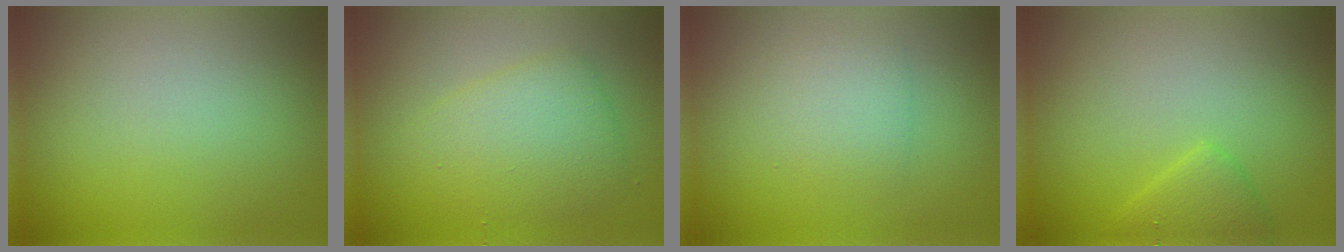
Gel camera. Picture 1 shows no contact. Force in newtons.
{"total": 4.2, "press": 4.2, "slide": 0.1}
{"total": 2.3, "press": 2.3, "slide": 0.1}
{"total": 2.0, "press": 2.0, "slide": 0.1}